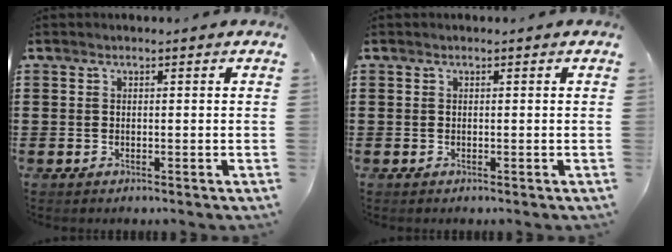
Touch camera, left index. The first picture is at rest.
{"total": 0.0}